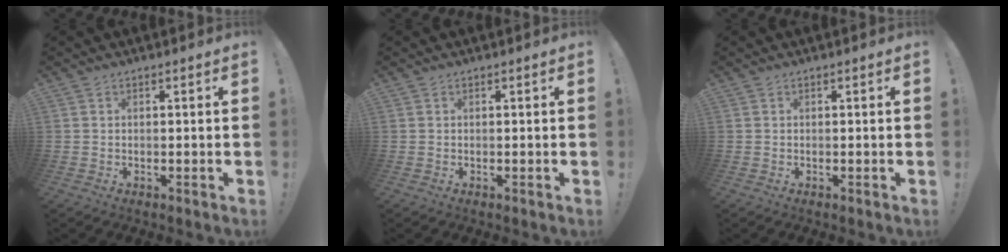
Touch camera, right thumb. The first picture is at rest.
{"total": 0.0}
{"total": 0.0}